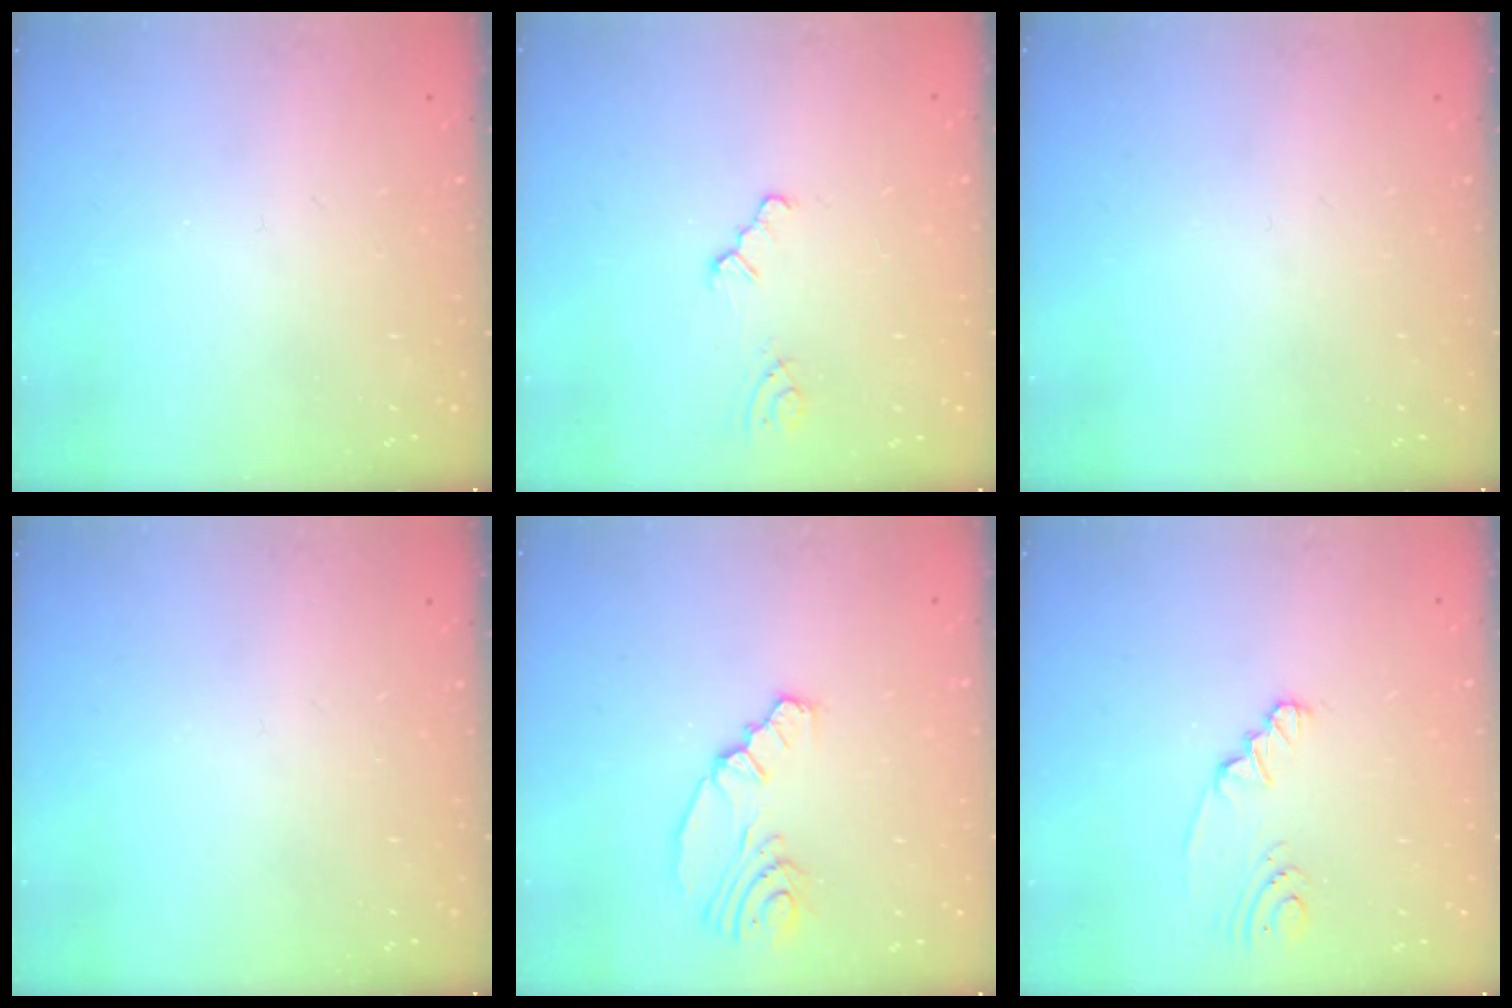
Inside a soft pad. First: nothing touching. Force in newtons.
{"total": 1.2, "press": 1.1, "slide": 0.2}
{"total": 0.0}
{"total": 0.0}
{"total": 7.3, "press": 5.9, "slide": 4.4}
{"total": 2.5, "press": 2.3, "slide": 0.8}